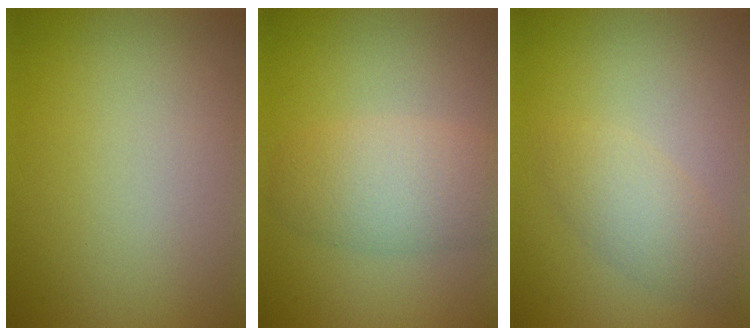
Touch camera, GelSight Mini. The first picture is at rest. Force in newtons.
{"total": 4.3, "press": 4.3, "slide": 0.2}
{"total": 2.7, "press": 2.7, "slide": 0.0}